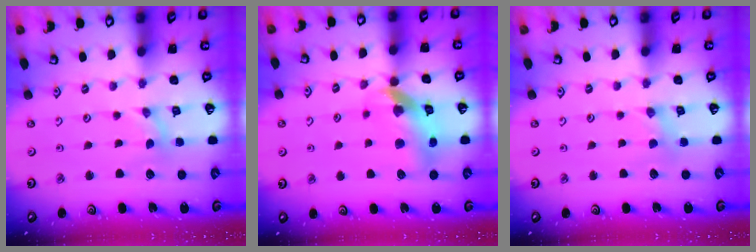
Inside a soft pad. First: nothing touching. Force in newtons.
{"total": 14.5, "press": 14.4, "slide": 2.0}
{"total": 0.7, "press": 0.7, "slide": 0.1}